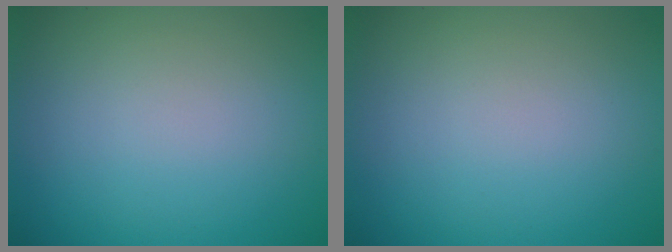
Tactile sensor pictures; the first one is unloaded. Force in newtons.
{"total": 0.0}